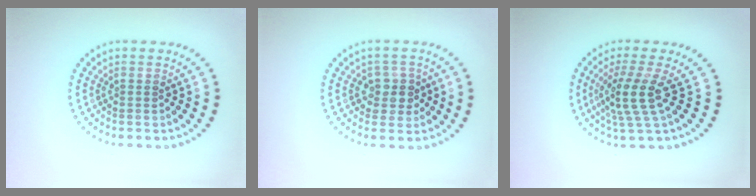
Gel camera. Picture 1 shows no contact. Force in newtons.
{"total": 2.5, "press": 2.2, "slide": 1.0}
{"total": 3.9, "press": 2.9, "slide": 2.6}